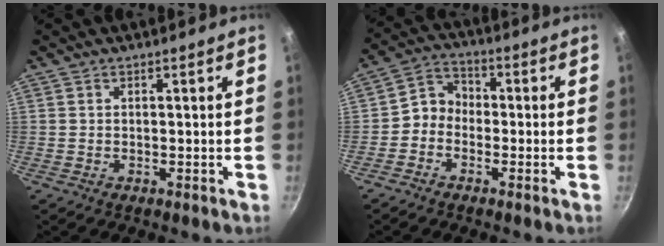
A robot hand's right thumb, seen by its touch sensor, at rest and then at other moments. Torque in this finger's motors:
{"motor_torque": [0.53, 0.57, 0.54, -0.30, 0.00]}